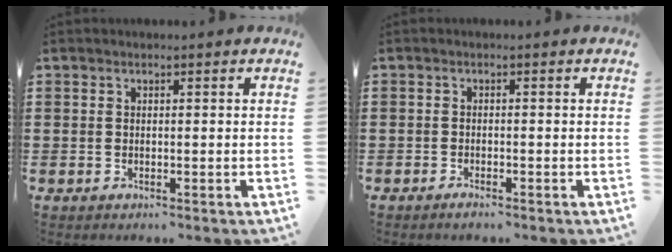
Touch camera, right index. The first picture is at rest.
{"total": 0.9, "force": [-0.9, 0.1, 0.3], "torque": [-0.010, -0.005, -0.016]}